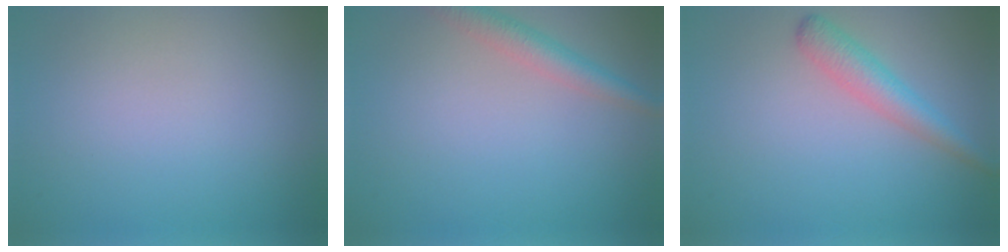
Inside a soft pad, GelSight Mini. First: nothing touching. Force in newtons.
{"total": 2.7, "press": 2.7, "slide": 0.1}
{"total": 2.8, "press": 2.8, "slide": 0.1}